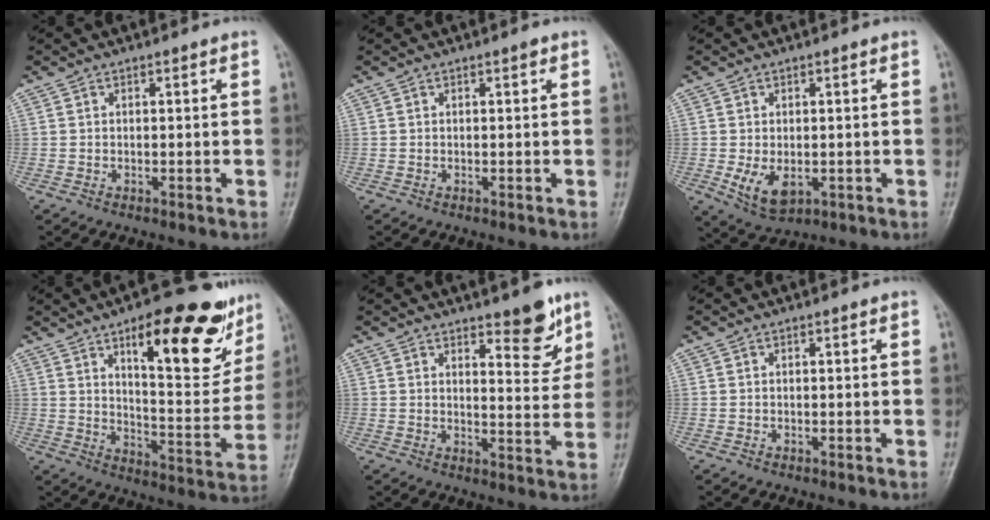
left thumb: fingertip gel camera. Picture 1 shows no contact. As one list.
[{"total": 0.5, "force": [0.3, 0.2, 0.4], "torque": [-0.007, 0.000, 0.001]}, {"total": 6.5, "force": [-1.2, 4.0, 4.9], "torque": [-0.078, -0.012, -0.012]}, {"total": 21.7, "force": [12.1, 7.7, 16.3], "torque": [-0.176, -0.057, 0.178]}, {"total": 7.9, "force": [5.2, 2.6, 5.2], "torque": [-0.045, -0.039, 0.070]}, {"total": 0.0}]